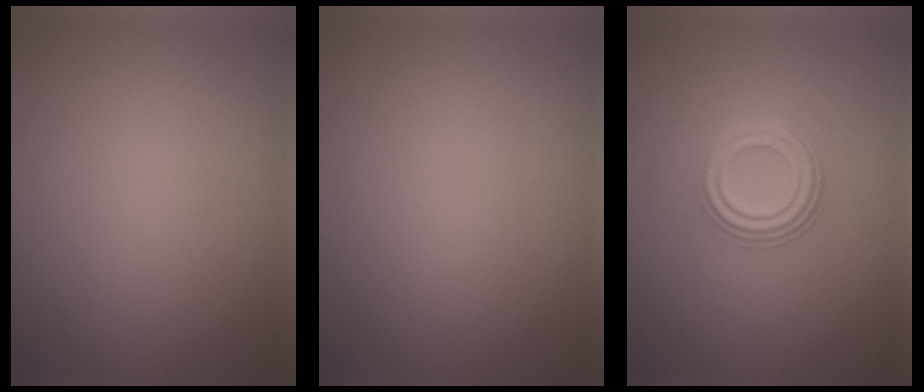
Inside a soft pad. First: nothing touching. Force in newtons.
{"total": 0.0}
{"total": 3.9, "press": 3.0, "slide": 2.5}